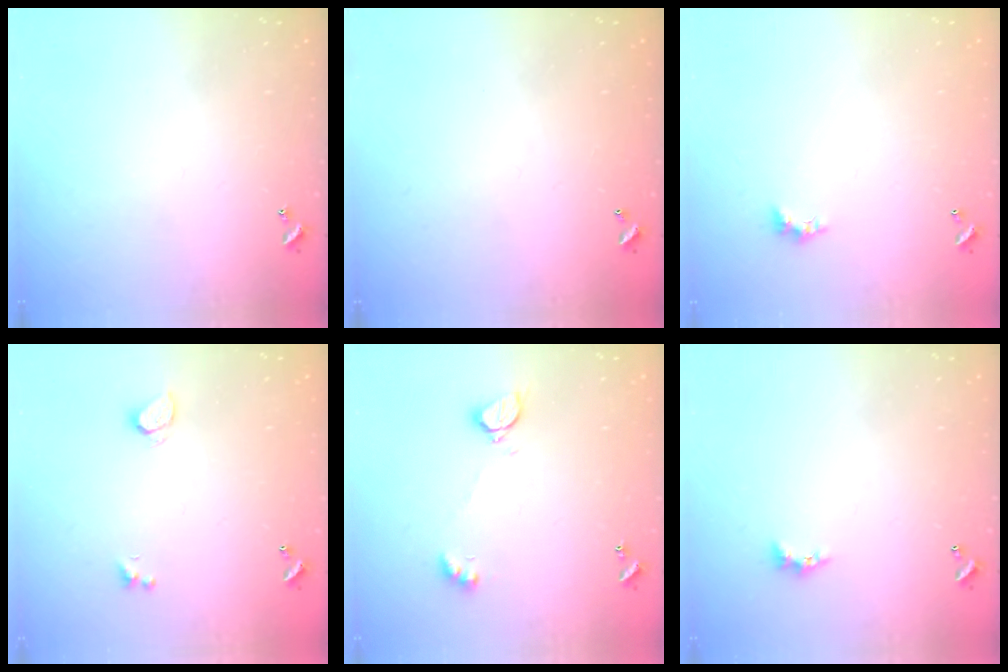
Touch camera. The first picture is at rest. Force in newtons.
{"total": 2.7, "press": 2.7, "slide": 0.1}
{"total": 1.3, "press": 1.2, "slide": 0.5}
{"total": 0.6, "press": 0.5, "slide": 0.4}
{"total": 2.0, "press": 1.9, "slide": 0.5}
{"total": 2.7, "press": 2.6, "slide": 0.6}